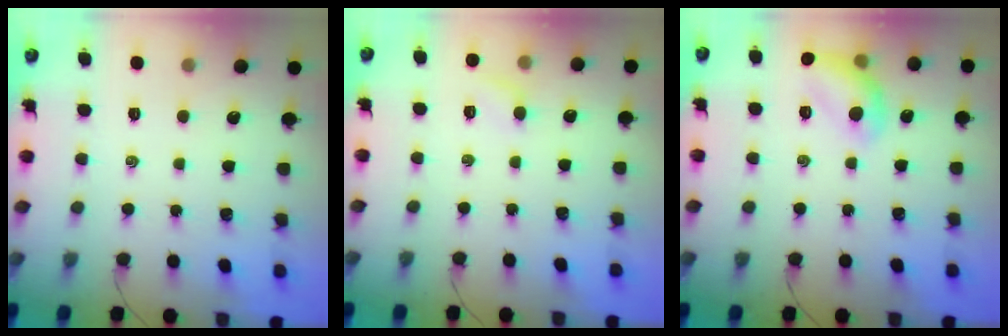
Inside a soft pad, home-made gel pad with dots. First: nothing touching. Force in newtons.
{"total": 5.3, "press": 5.1, "slide": 1.6}
{"total": 11.6, "press": 11.6, "slide": 0.6}